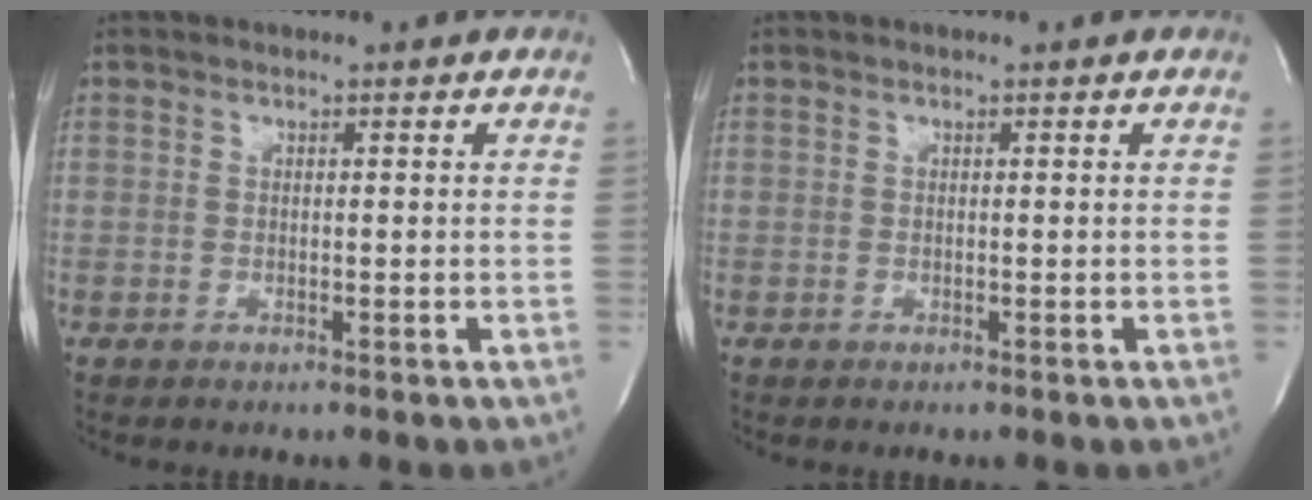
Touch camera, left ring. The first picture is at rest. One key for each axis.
{"total": 0.0}